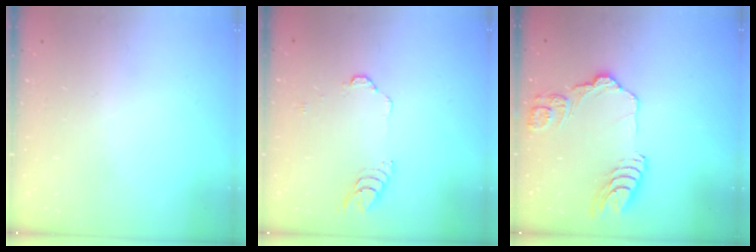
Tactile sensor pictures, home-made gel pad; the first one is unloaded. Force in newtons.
{"total": 3.9, "press": 3.9, "slide": 0.4}
{"total": 14.7, "press": 14.6, "slide": 1.4}